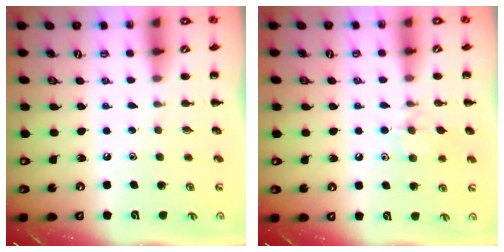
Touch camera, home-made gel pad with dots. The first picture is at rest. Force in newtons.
{"total": 7.8, "press": 7.5, "slide": 2.0}